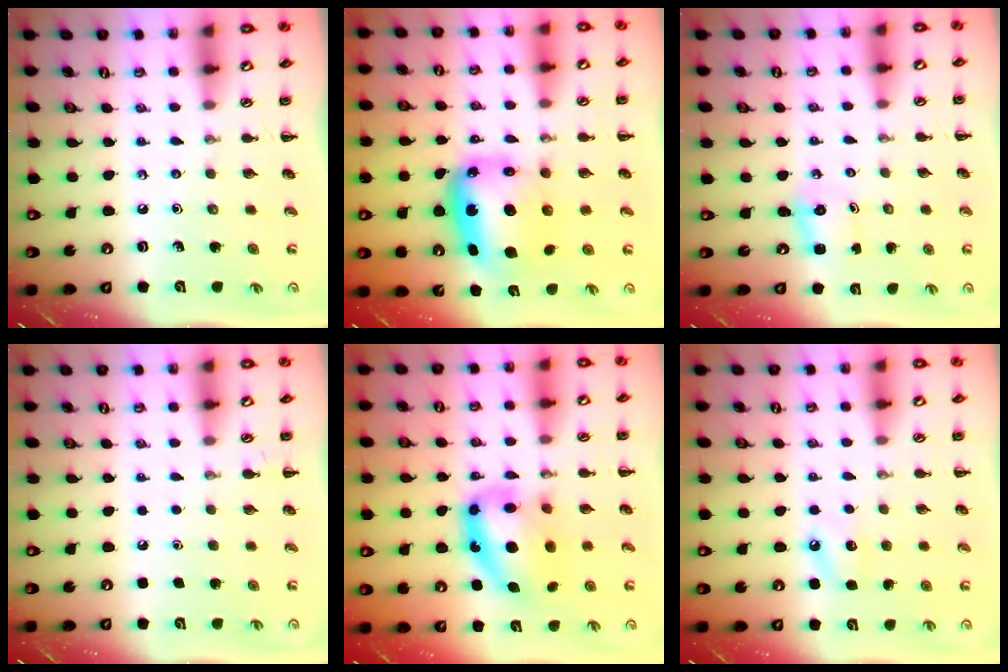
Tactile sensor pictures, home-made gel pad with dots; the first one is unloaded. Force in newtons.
{"total": 9.4, "press": 9.0, "slide": 2.8}
{"total": 2.4, "press": 2.4, "slide": 0.6}
{"total": 1.8, "press": 1.8, "slide": 0.1}
{"total": 13.9, "press": 13.5, "slide": 3.3}
{"total": 6.5, "press": 6.2, "slide": 1.9}